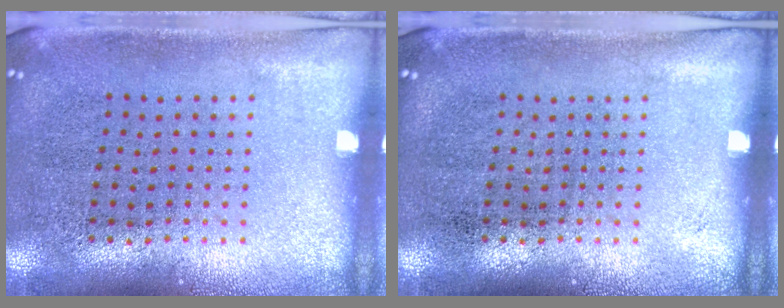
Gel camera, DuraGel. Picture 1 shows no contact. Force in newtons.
{"total": 0.0}